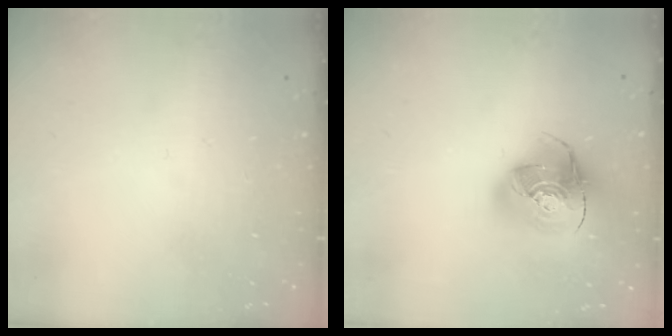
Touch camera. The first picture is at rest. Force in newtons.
{"total": 15.6, "press": 15.4, "slide": 2.4}